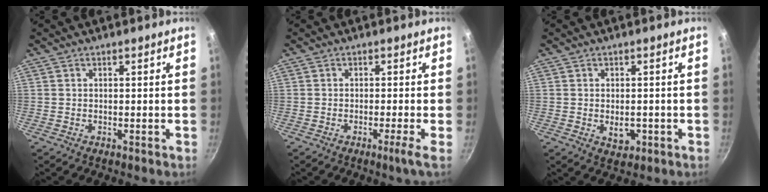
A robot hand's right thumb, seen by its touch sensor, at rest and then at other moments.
{"total": 2.4, "force": [-1.2, -0.7, 2.0], "torque": [-0.045, 0.001, -0.023]}
{"total": 3.5, "force": [-0.8, 2.3, 2.5], "torque": [-0.031, 0.000, -0.005]}